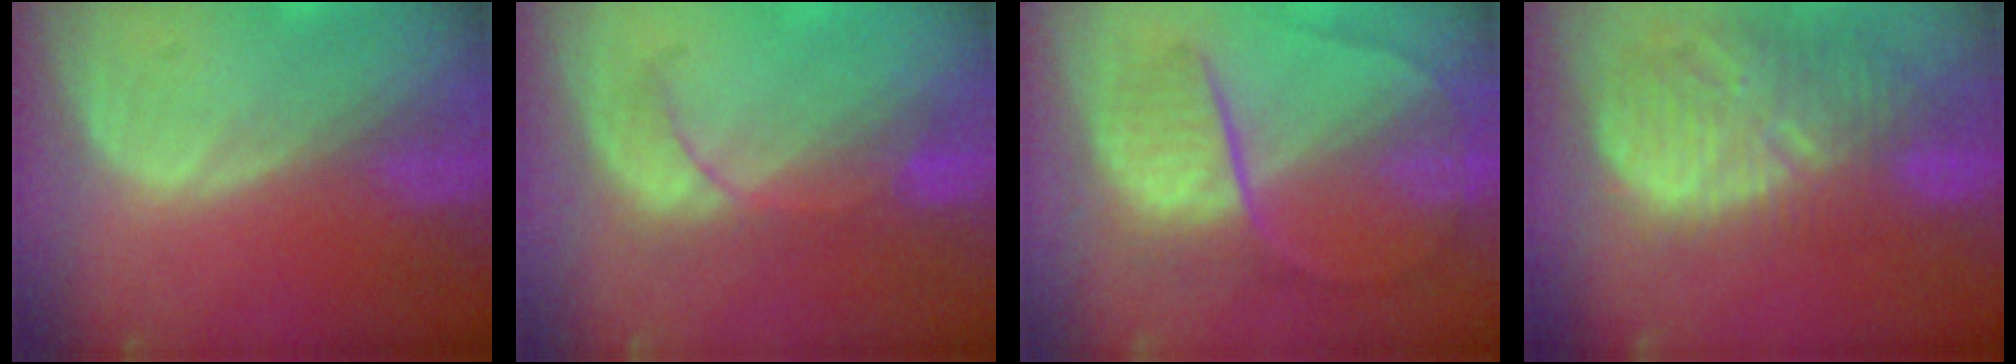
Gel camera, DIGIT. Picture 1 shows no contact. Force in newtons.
{"total": 5.1, "press": 5.1, "slide": 0.7}
{"total": 8.5, "press": 7.4, "slide": 4.1}
{"total": 12.6, "press": 11.2, "slide": 5.8}